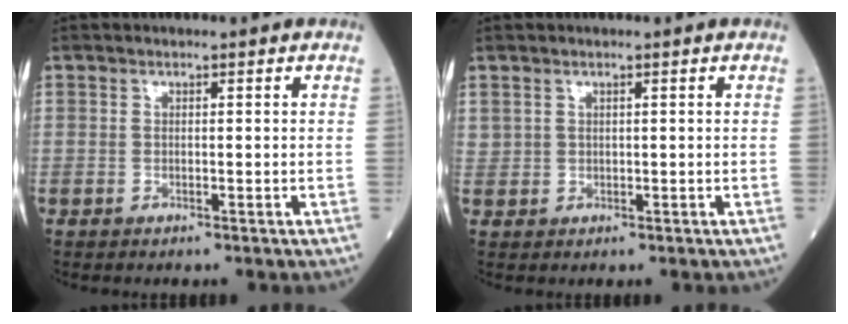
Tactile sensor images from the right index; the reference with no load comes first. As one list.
[{"total": 0.9, "force": [0.6, 0.5, 0.2], "torque": [-0.001, 0.005, 0.014]}]